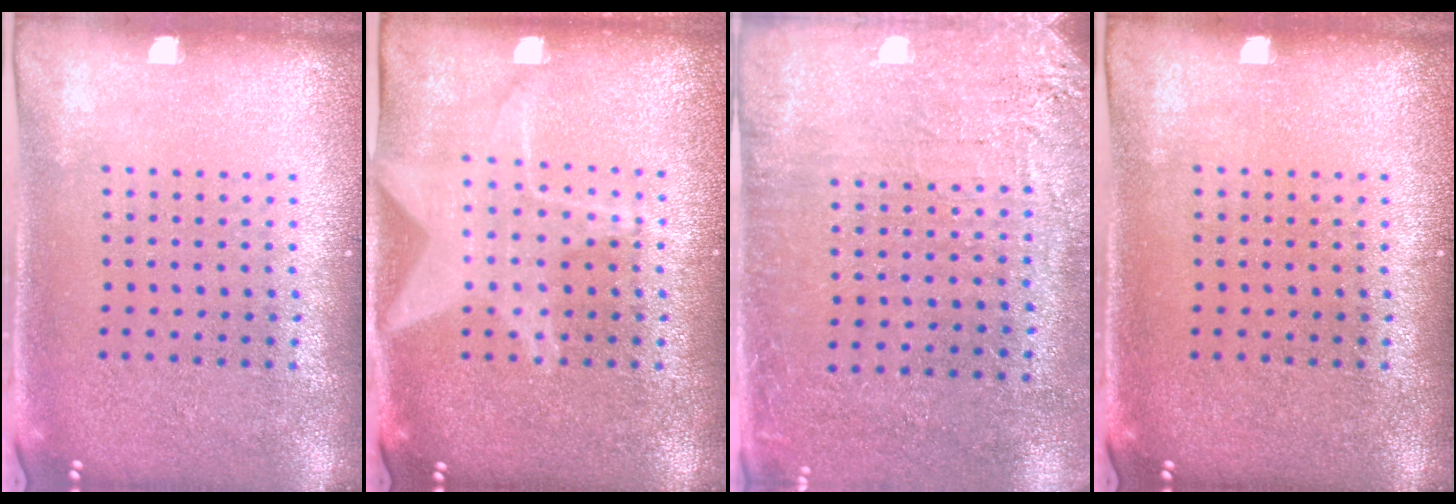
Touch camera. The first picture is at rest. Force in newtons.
{"total": 1.5, "press": 1.4, "slide": 0.3}
{"total": 2.8, "press": 2.6, "slide": 1.1}
{"total": 0.0}